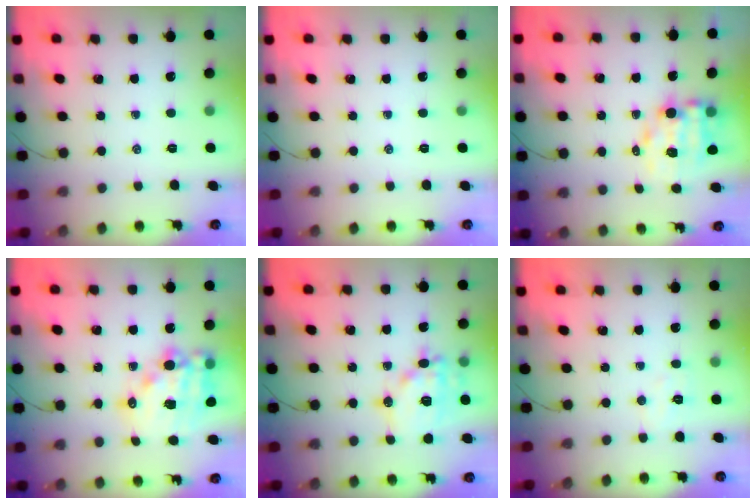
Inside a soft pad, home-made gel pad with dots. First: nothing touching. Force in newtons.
{"total": 0.0}
{"total": 7.6, "press": 7.4, "slide": 1.5}
{"total": 15.4, "press": 15.0, "slide": 3.2}
{"total": 15.0, "press": 14.7, "slide": 2.7}
{"total": 4.7, "press": 4.6, "slide": 0.9}